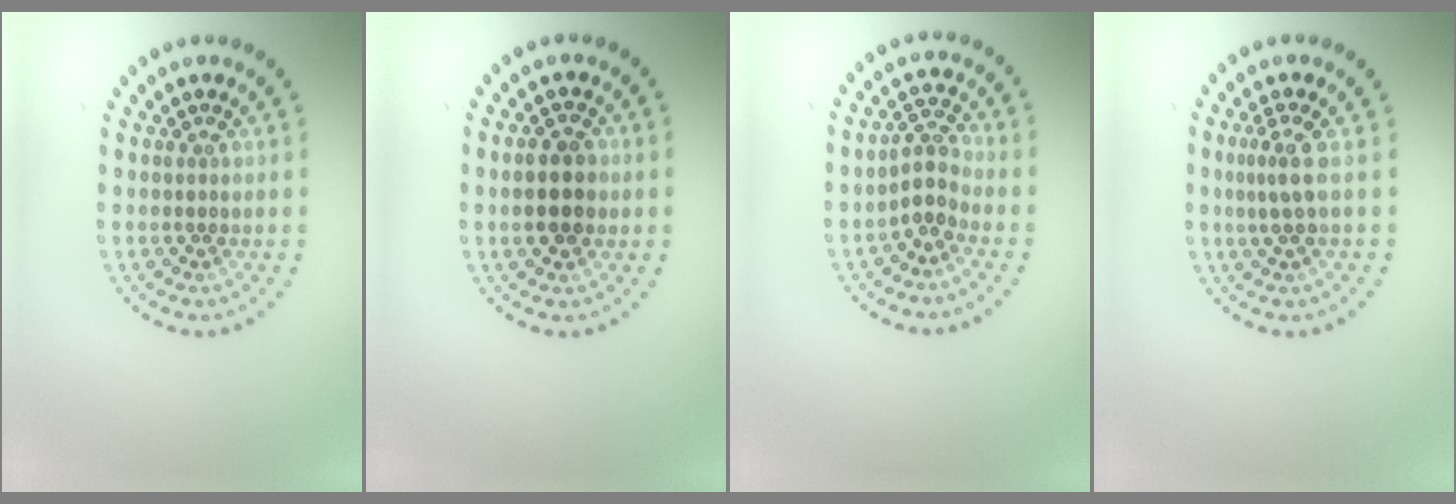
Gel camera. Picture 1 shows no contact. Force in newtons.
{"total": 2.9, "press": 2.9, "slide": 0.2}
{"total": 2.3, "press": 1.7, "slide": 1.5}
{"total": 2.2, "press": 1.5, "slide": 1.6}